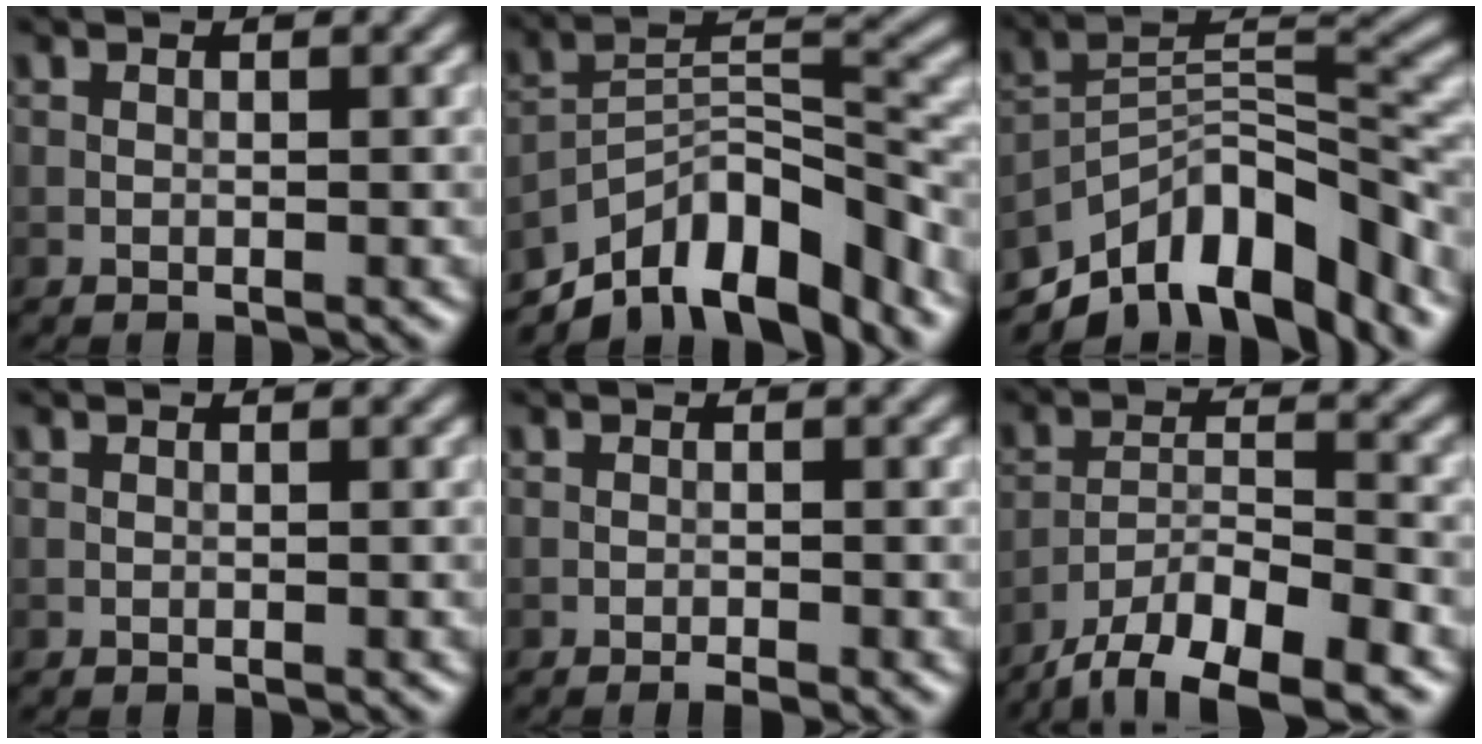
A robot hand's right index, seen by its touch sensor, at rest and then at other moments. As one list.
[{"total": 10.6, "force": [-7.9, 3.9, 6.0], "torque": [-0.086, 0.008, -0.149]}, {"total": 11.7, "force": [-8.2, 4.7, 6.9], "torque": [-0.104, 0.016, -0.157]}, {"total": 0.0}, {"total": 0.9, "force": [-0.6, 0.2, 0.6], "torque": [-0.011, 0.001, -0.010]}, {"total": 8.8, "force": [-6.7, 2.5, 5.1], "torque": [-0.082, 0.000, -0.122]}]